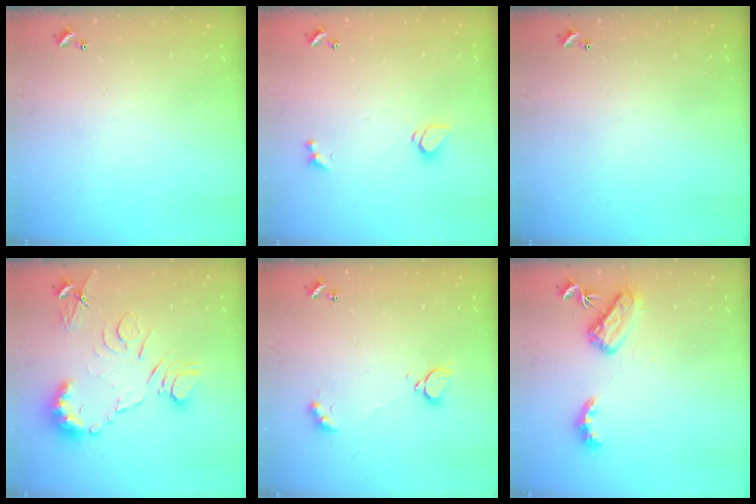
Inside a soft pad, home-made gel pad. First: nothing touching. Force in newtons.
{"total": 1.3, "press": 1.2, "slide": 0.4}
{"total": 0.0}
{"total": 11.6, "press": 11.6, "slide": 0.5}
{"total": 2.5, "press": 2.4, "slide": 0.5}
{"total": 6.0, "press": 6.0, "slide": 0.1}